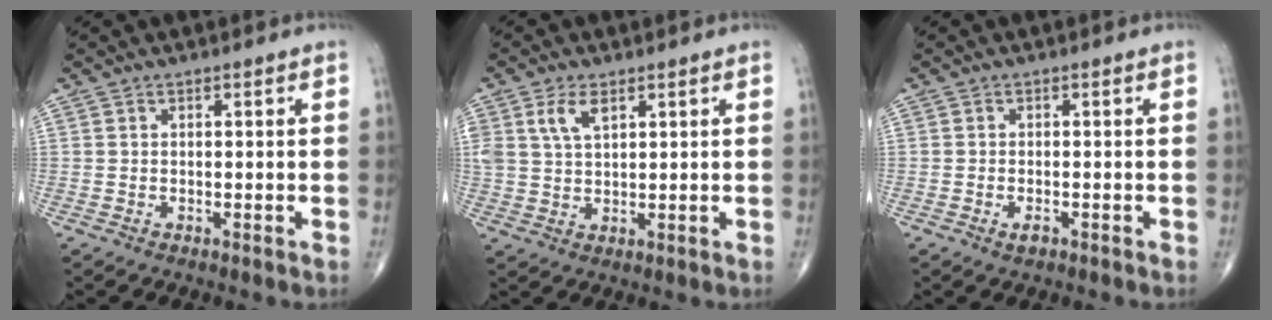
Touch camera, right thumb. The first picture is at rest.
{"total": 5.1, "force": [2.5, 2.6, 3.6], "torque": [-0.067, -0.007, 0.053]}
{"total": 1.5, "force": [-0.9, 0.7, 1.0], "torque": [-0.018, 0.000, -0.014]}